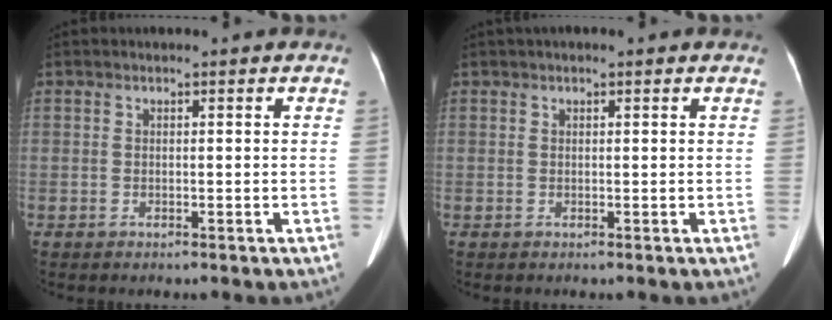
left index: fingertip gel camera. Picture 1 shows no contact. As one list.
[{"total": 1.8, "force": [1.4, 0.4, 1.2], "torque": [-0.016, 0.024, 0.018]}]